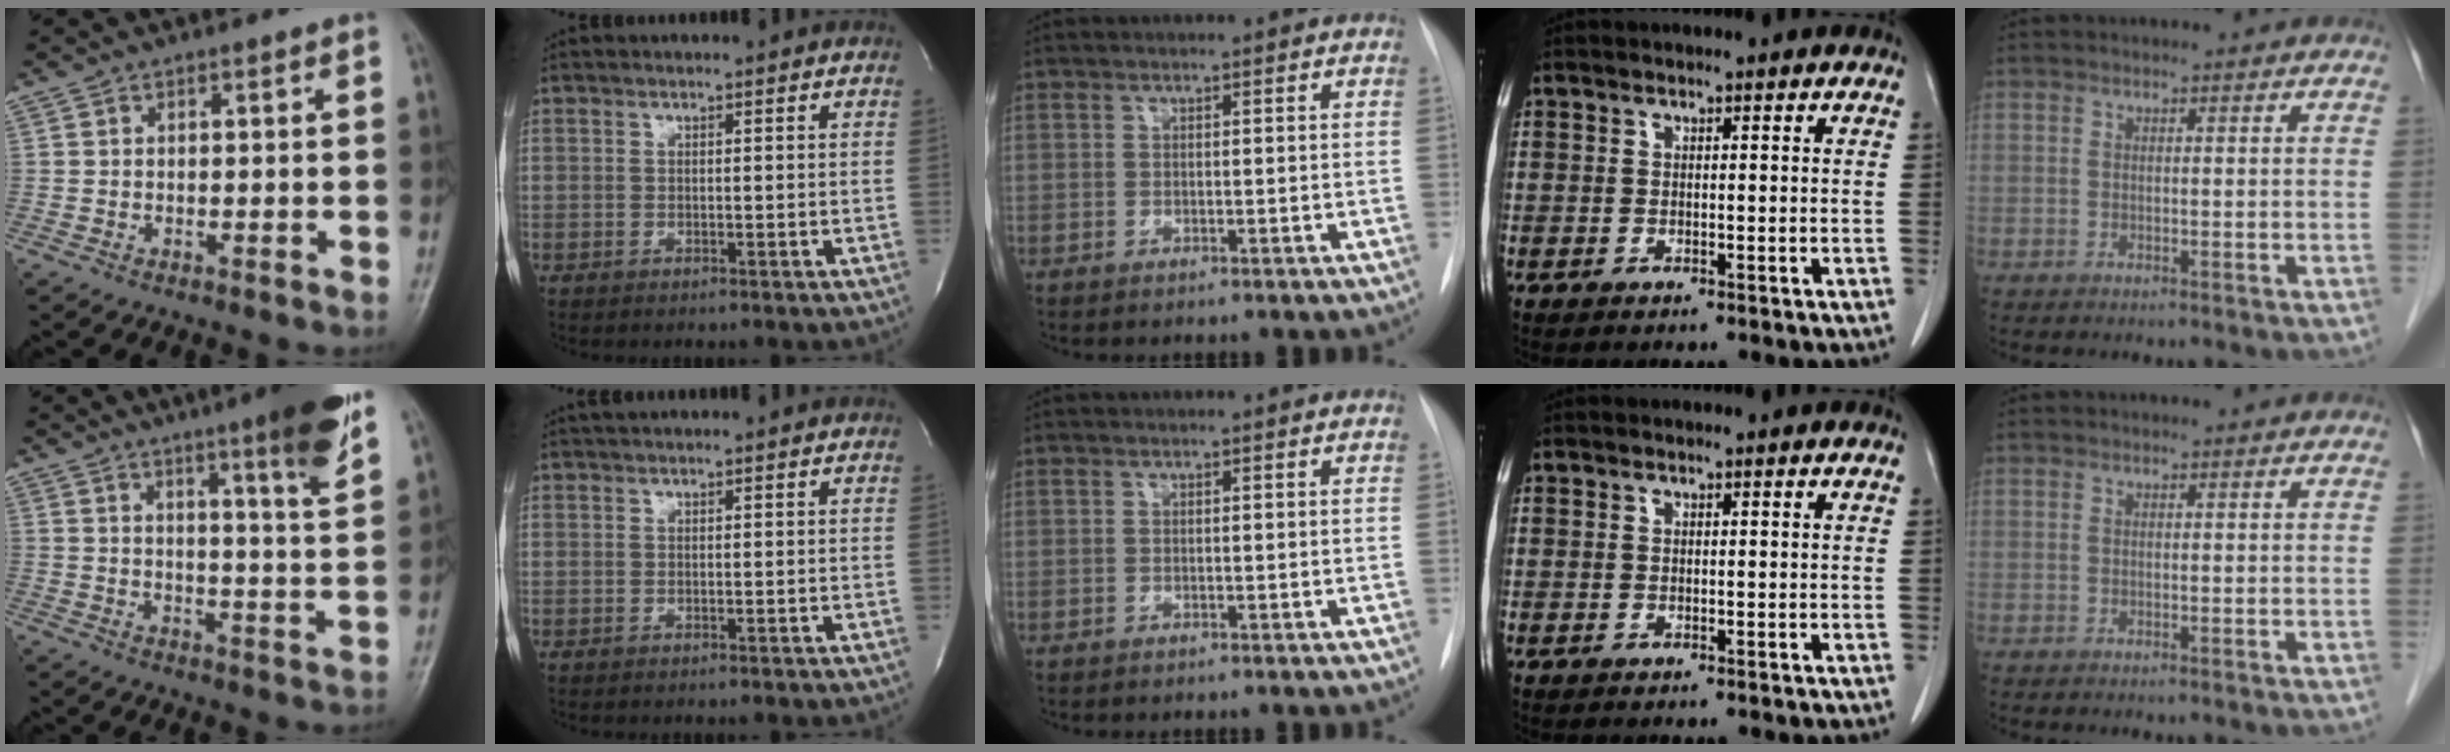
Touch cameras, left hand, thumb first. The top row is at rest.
{"thumb": {"total": 11.9, "force": [7.4, 0.5, 9.3], "torque": [-0.125, -0.042, 0.102]}, "index": {"total": 1.1, "force": [0.9, 0.1, 0.6], "torque": [-0.010, 0.017, 0.016]}}